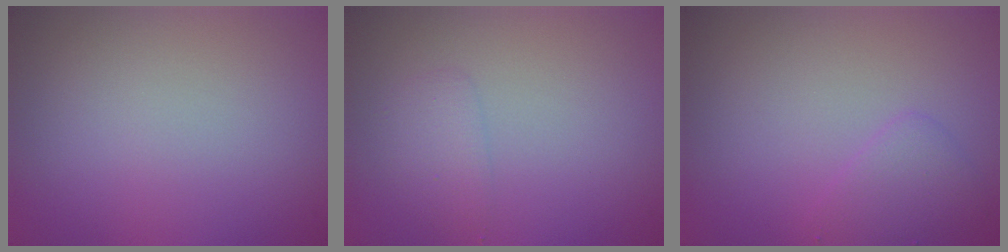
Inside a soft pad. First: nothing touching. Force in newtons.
{"total": 1.5, "press": 1.5, "slide": 0.1}
{"total": 1.7, "press": 1.7, "slide": 0.0}